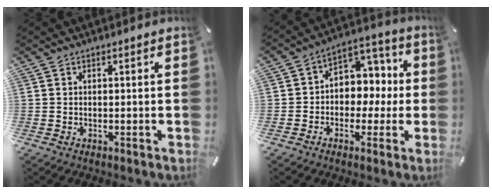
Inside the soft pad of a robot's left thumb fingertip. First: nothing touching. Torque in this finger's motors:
{"motor_torque": [1.55, 1.55, 0.63, -0.40, 0.25]}